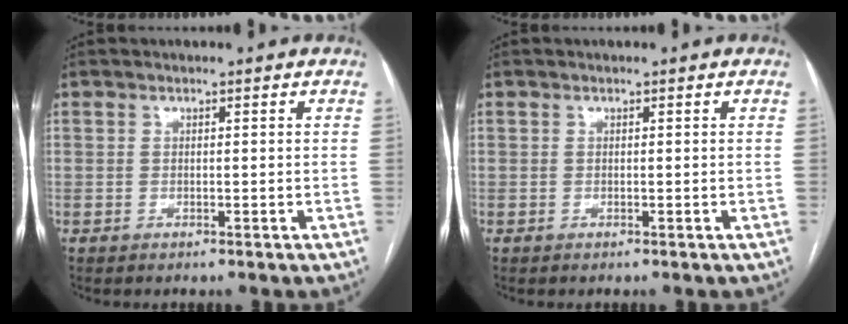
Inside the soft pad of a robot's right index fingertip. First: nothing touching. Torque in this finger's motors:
{"motor_torque": [0.00, 0.00, 0.00, 0.00]}